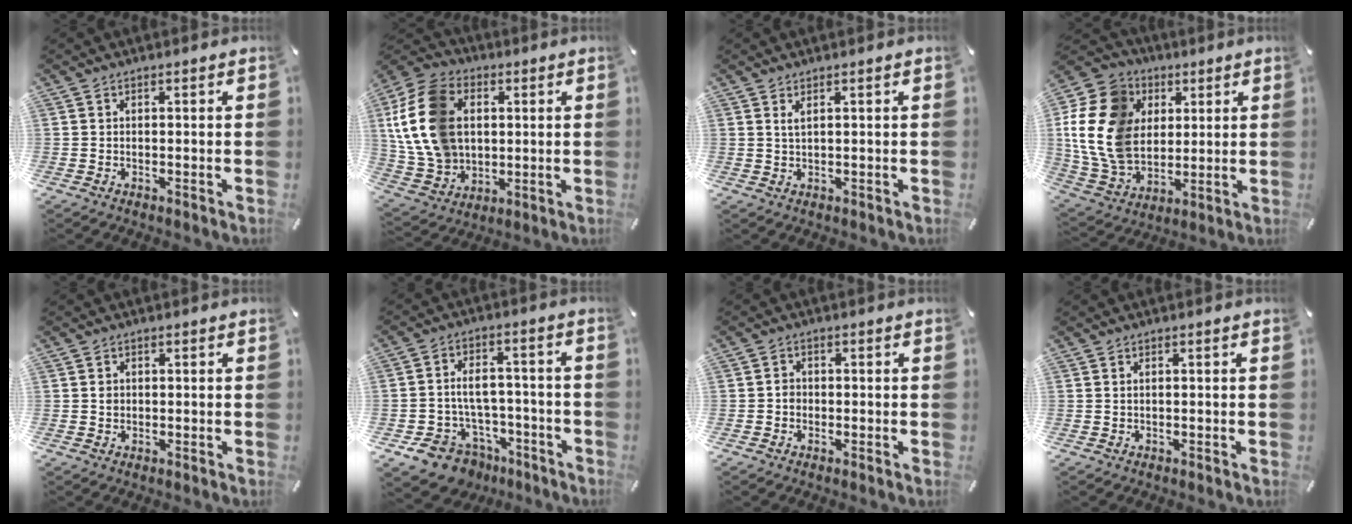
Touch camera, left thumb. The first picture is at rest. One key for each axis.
{"total": 16.9, "fx": 2.6, "fy": 13.3, "fz": 10.0, "tx": -0.244, "ty": 0.009, "tz": 0.051}
{"total": 1.7, "fx": 0.9, "fy": 0.4, "fz": 1.4, "tx": -0.028, "ty": 0.001, "tz": 0.015}
{"total": 17.3, "fx": 2.9, "fy": 14.5, "fz": 9.0, "tx": -0.213, "ty": -0.011, "tz": 0.053}
{"total": 1.1, "fx": 0.1, "fy": 1.0, "fz": 0.5, "tx": -0.010, "ty": 0.006, "tz": 0.000}
{"total": 10.8, "fx": -4.0, "fy": 8.8, "fz": 4.8, "tx": -0.090, "ty": 0.028, "tz": -0.059}
{"total": 1.6, "fx": -0.5, "fy": 1.4, "fz": 0.6, "tx": -0.011, "ty": 0.006, "tz": -0.012}
{"total": 0.5, "fx": 0.1, "fy": 0.1, "fz": 0.5, "tx": -0.010, "ty": 0.001, "tz": 0.001}